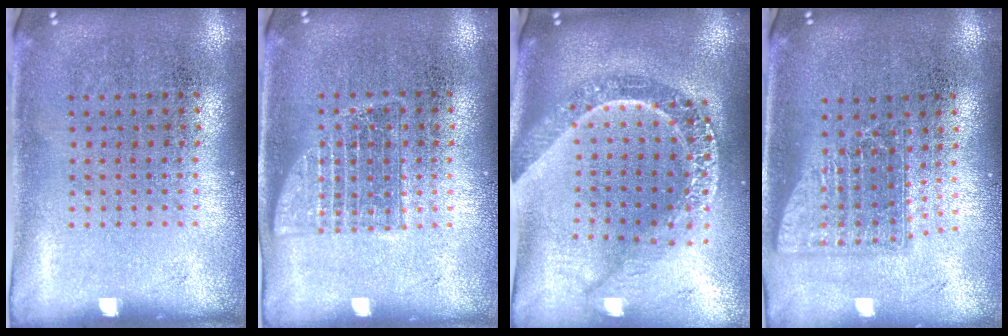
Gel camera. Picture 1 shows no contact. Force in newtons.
{"total": 1.0, "press": 1.0, "slide": 0.3}
{"total": 2.6, "press": 2.1, "slide": 1.6}
{"total": 1.6, "press": 1.2, "slide": 1.0}